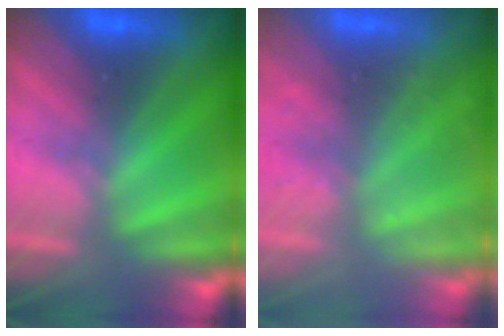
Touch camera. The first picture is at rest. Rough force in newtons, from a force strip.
{"total": 2.3}